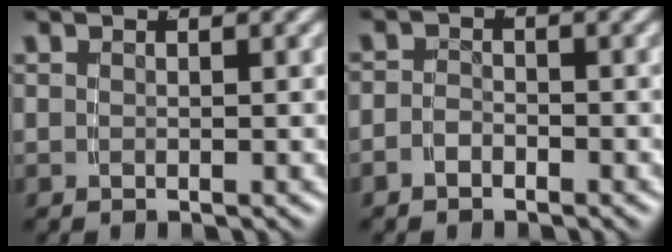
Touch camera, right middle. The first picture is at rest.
{"total": 1.8, "force": [-1.4, 1.2, 0.4], "torque": [-0.010, -0.006, -0.025]}